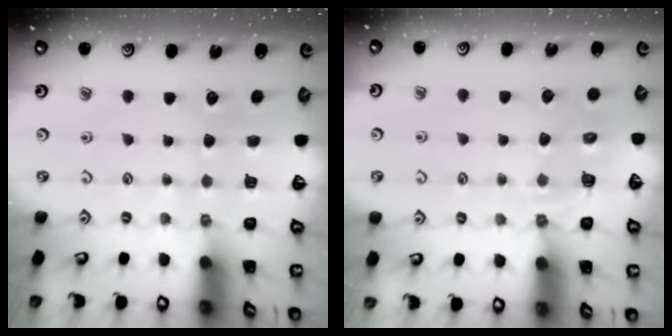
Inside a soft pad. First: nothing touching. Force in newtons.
{"total": 4.6, "press": 4.3, "slide": 1.6}